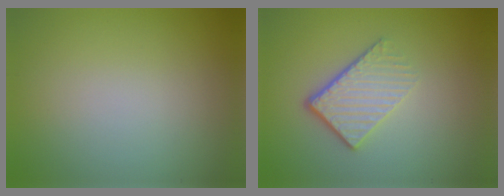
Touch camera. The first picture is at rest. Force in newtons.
{"total": 4.1, "press": 2.7, "slide": 3.2}